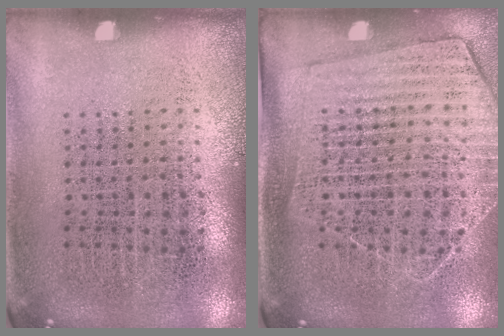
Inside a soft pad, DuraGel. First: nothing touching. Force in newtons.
{"total": 1.6, "press": 1.4, "slide": 0.7}